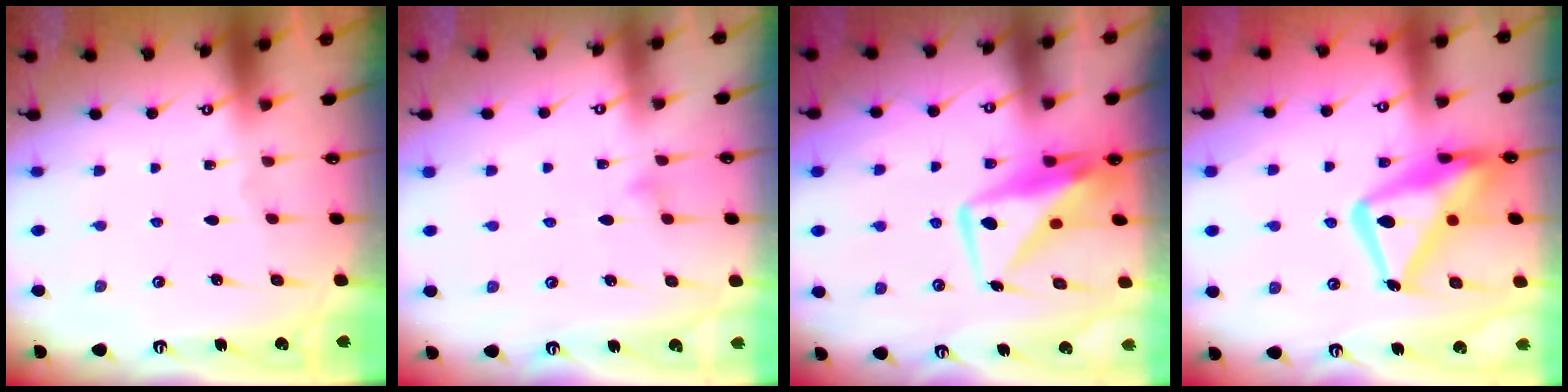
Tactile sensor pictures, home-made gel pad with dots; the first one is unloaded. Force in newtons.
{"total": 5.1, "press": 5.1, "slide": 0.4}
{"total": 11.7, "press": 11.7, "slide": 0.8}
{"total": 19.6, "press": 19.5, "slide": 1.7}